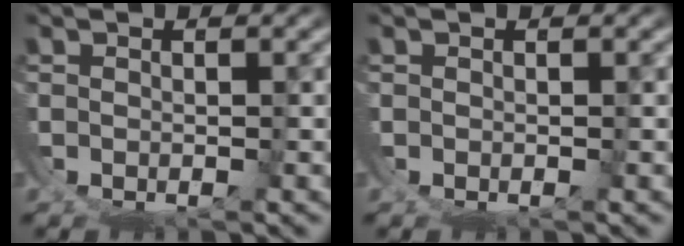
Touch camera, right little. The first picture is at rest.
{"total": 0.0}